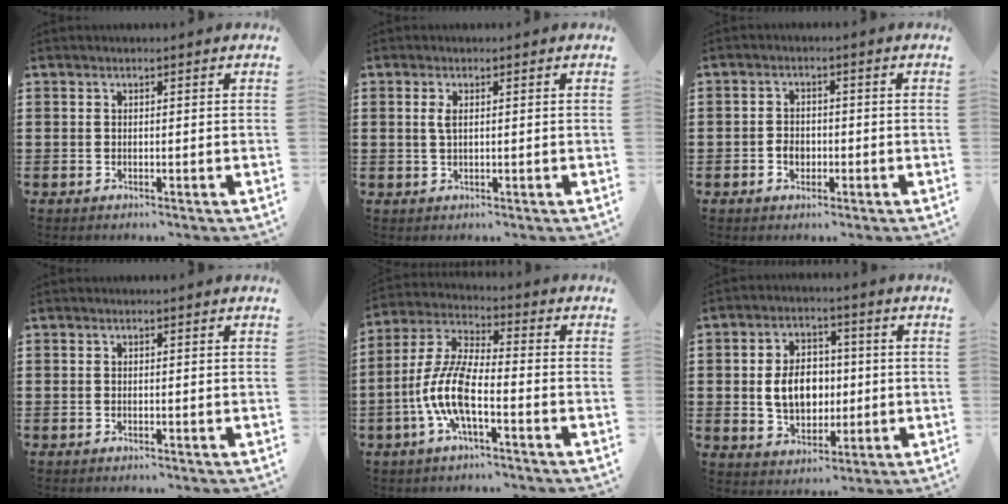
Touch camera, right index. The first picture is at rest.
{"total": 1.5, "force": [0.4, 0.5, 1.4], "torque": [-0.029, 0.003, 0.006]}
{"total": 2.3, "force": [-0.8, 1.6, 1.3], "torque": [-0.029, 0.000, -0.016]}
{"total": 0.0}
{"total": 9.0, "force": [-3.3, 2.7, 8.0], "torque": [-0.196, -0.014, -0.070]}
{"total": 7.5, "force": [-0.1, 5.5, 5.0], "torque": [-0.096, 0.008, -0.006]}